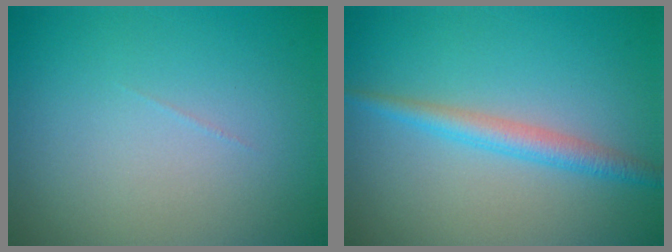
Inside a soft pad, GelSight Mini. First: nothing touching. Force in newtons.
{"total": 2.4, "press": 2.4, "slide": 0.0}